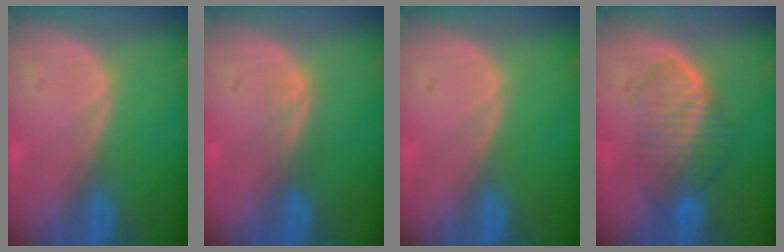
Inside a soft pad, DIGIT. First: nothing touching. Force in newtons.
{"total": 1.9, "press": 1.9, "slide": 0.3}
{"total": 0.0}
{"total": 6.6, "press": 6.4, "slide": 1.7}